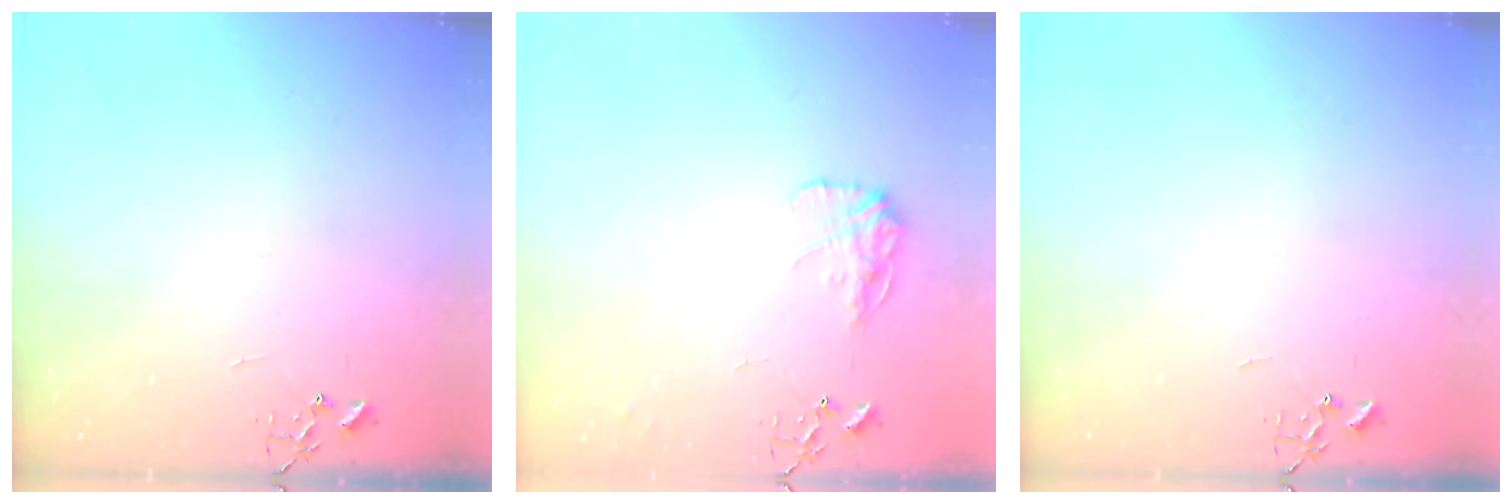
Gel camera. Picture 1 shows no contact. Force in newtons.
{"total": 10.9, "press": 10.9, "slide": 0.4}
{"total": 0.0}